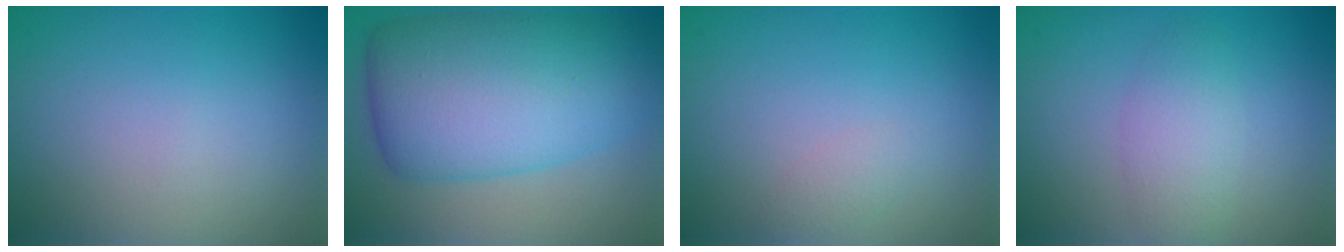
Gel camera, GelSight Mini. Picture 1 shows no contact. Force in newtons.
{"total": 12.0, "press": 12.0, "slide": 0.1}
{"total": 1.0, "press": 1.0, "slide": 0.0}
{"total": 2.8, "press": 2.8, "slide": 0.1}